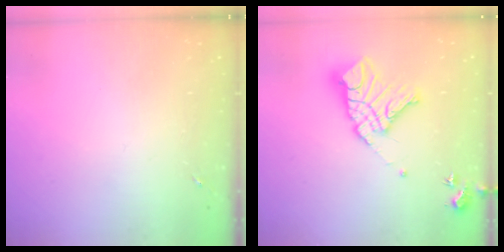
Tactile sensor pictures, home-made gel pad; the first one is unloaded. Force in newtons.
{"total": 16.3, "press": 16.2, "slide": 2.0}